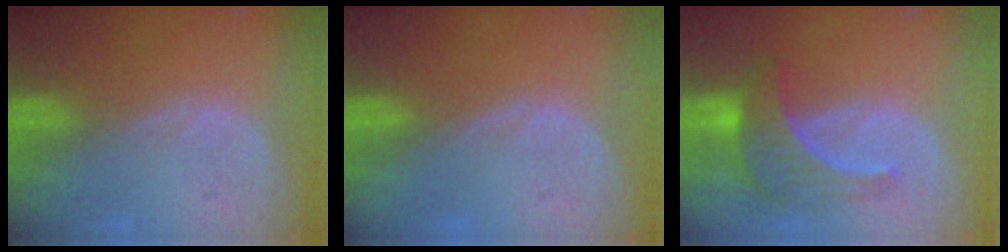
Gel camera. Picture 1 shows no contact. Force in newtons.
{"total": 0.0}
{"total": 7.3, "press": 6.8, "slide": 2.5}